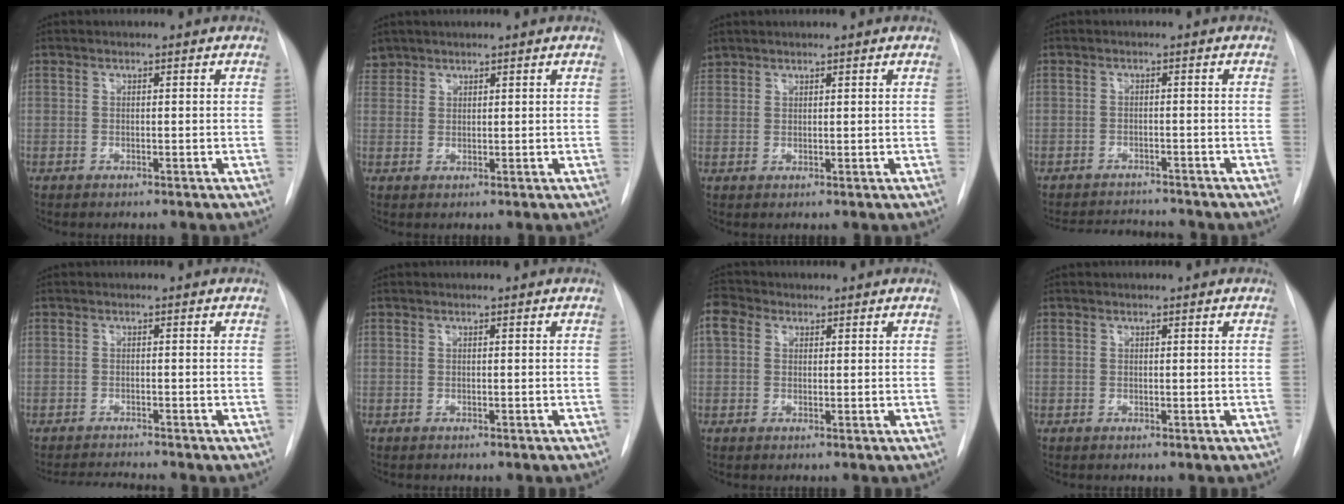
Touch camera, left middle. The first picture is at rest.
{"total": 2.5, "force": [2.1, 1.3, -0.3], "torque": [0.008, 0.010, 0.041]}
{"total": 2.0, "force": [1.8, 0.8, -0.2], "torque": [0.003, 0.011, 0.036]}
{"total": 6.1, "force": [-6.0, 0.6, 0.9], "torque": [-0.012, -0.001, -0.087]}
{"total": 3.4, "force": [-3.3, -0.7, 0.4], "torque": [-0.008, -0.016, -0.054]}
{"total": 1.0, "force": [-0.9, 0.3, 0.5], "torque": [-0.013, -0.002, -0.009]}
{"total": 3.3, "force": [1.2, 2.6, 1.7], "torque": [-0.042, 0.019, 0.021]}
{"total": 0.0}